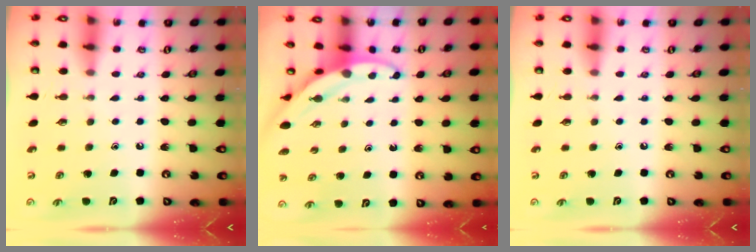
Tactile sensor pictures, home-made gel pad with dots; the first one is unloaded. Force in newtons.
{"total": 3.6, "press": 3.6, "slide": 0.1}
{"total": 0.0}